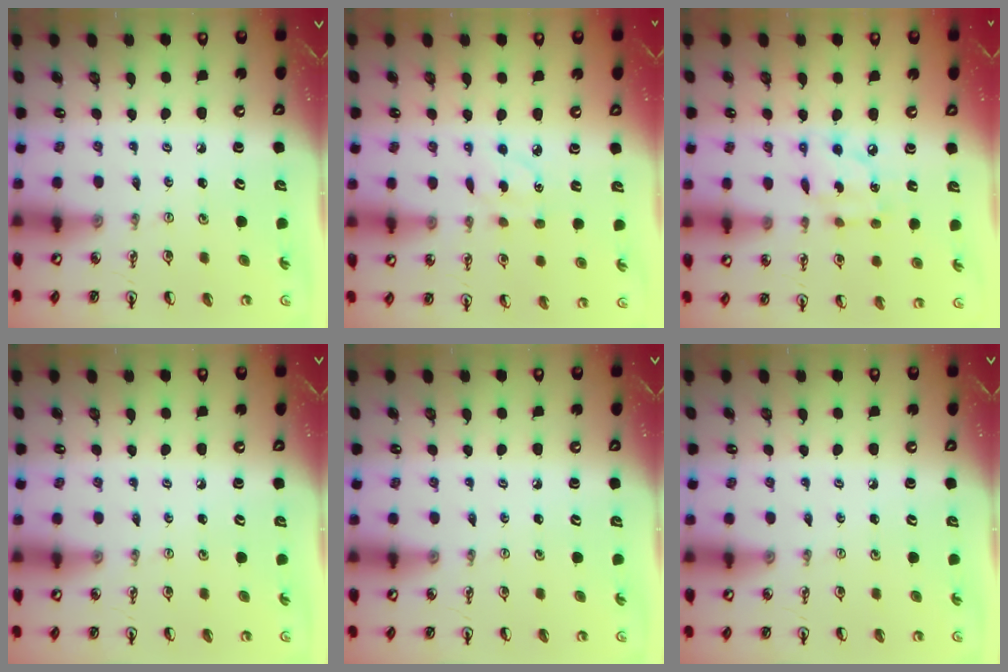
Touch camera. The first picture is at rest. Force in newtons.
{"total": 3.3, "press": 3.3, "slide": 0.5}
{"total": 8.8, "press": 8.8, "slide": 0.5}
{"total": 0.0}
{"total": 0.0}
{"total": 0.0}